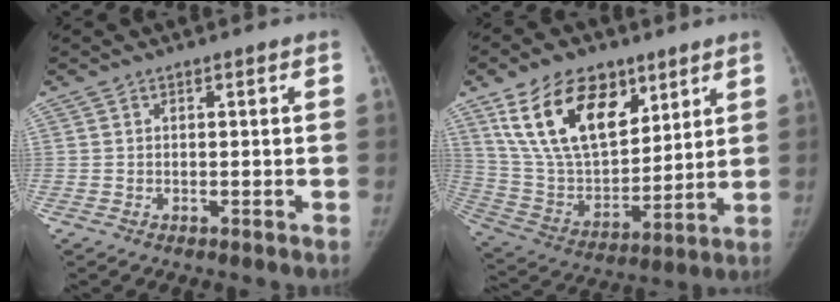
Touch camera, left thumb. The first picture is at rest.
{"total": 21.3, "force": [11.3, 12.1, 13.4], "torque": [-0.203, -0.044, 0.216]}